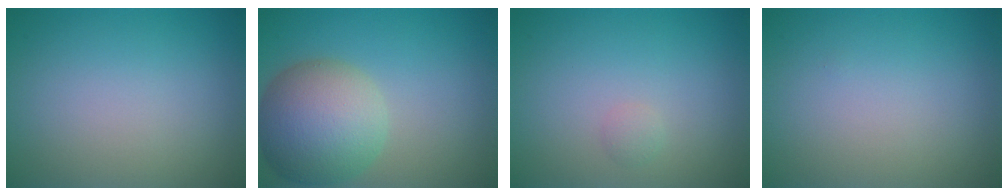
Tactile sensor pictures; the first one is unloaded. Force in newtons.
{"total": 8.3, "press": 8.3, "slide": 0.3}
{"total": 0.7, "press": 0.7, "slide": 0.0}
{"total": 0.0}